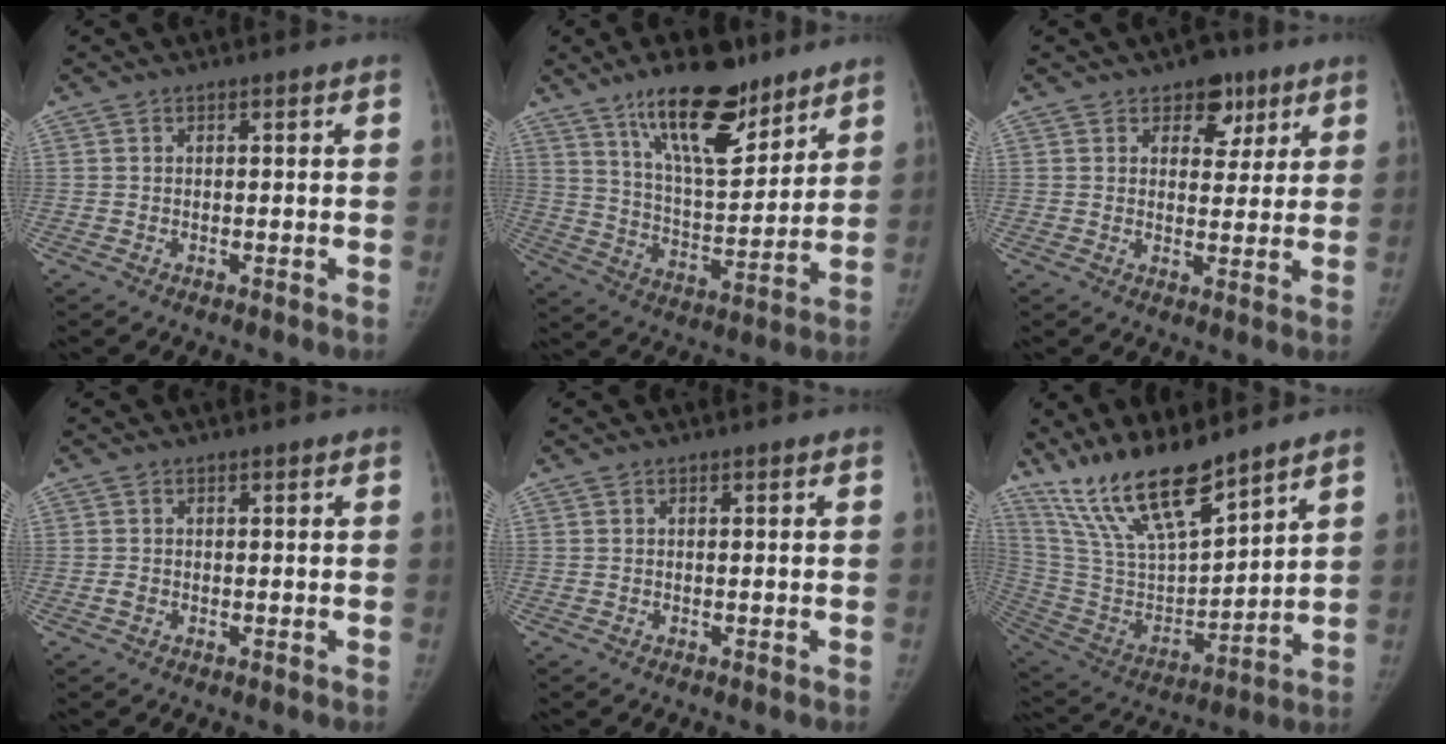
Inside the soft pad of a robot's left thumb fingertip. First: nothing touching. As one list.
[{"total": 17.3, "force": [12.0, 6.2, 10.9], "torque": [-0.140, -0.075, 0.208]}, {"total": 6.4, "force": [3.7, 4.3, 2.9], "torque": [0.000, -0.015, 0.049]}, {"total": 0.9, "force": [-0.2, 0.8, 0.5], "torque": [-0.007, 0.000, -0.004]}, {"total": 0.0}, {"total": 17.7, "force": [14.2, 3.8, 9.8], "torque": [-0.162, -0.071, 0.284]}]